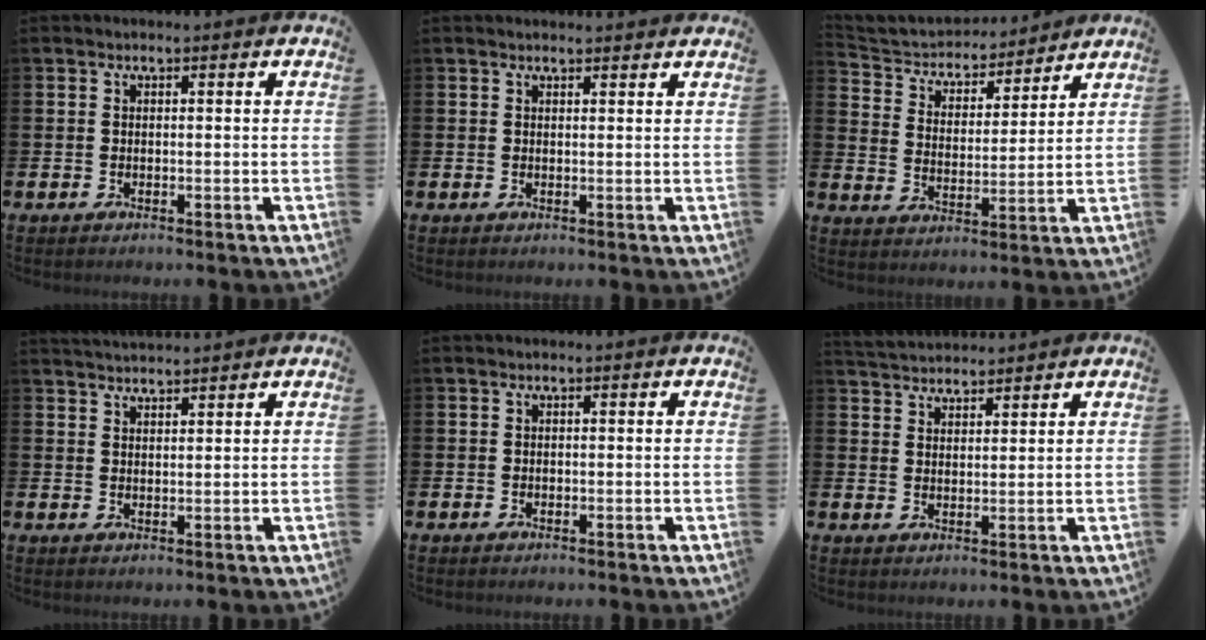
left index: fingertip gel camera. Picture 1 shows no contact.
{"total": 1.1, "force": [1.1, 0.1, 0.1], "torque": [0.009, -0.004, 0.019]}
{"total": 5.3, "force": [4.9, 1.9, 0.4], "torque": [-0.045, -0.041, 0.083]}
{"total": 2.7, "force": [2.7, 0.3, 0.3], "torque": [-0.011, -0.010, 0.050]}
{"total": 0.0}
{"total": 2.9, "force": [2.9, 0.7, 0.2], "torque": [-0.003, -0.013, 0.052]}